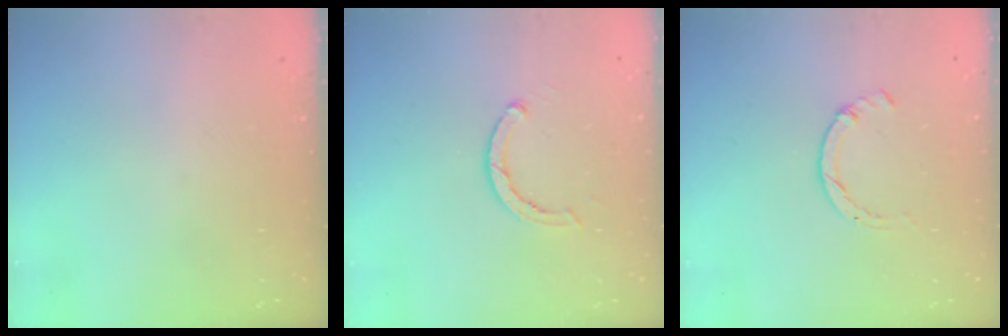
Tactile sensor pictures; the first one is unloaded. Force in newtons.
{"total": 3.7, "press": 3.7, "slide": 0.7}
{"total": 1.7, "press": 1.7, "slide": 0.3}